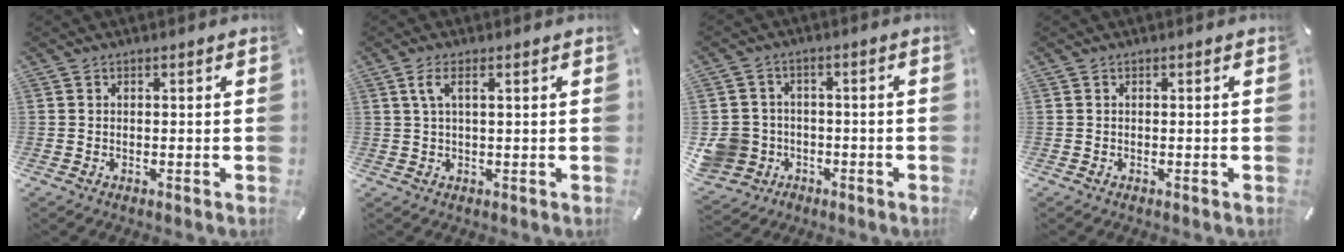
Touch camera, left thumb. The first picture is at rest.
{"total": 3.7, "force": [1.3, 0.7, 3.3], "torque": [-0.076, -0.001, 0.018]}
{"total": 8.9, "force": [-2.5, 8.2, 2.3], "torque": [-0.076, 0.019, -0.043]}
{"total": 0.0}